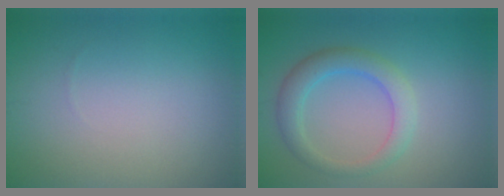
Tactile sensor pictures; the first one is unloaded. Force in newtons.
{"total": 3.4, "press": 3.4, "slide": 0.2}